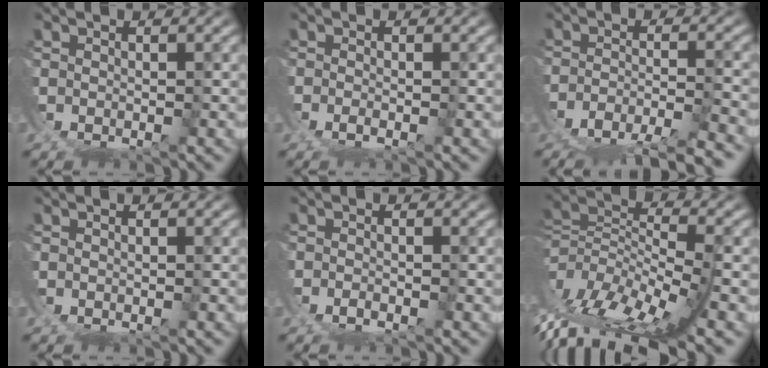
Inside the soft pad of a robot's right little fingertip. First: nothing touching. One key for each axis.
{"total": 1.0, "fx": -0.9, "fy": 0.0, "fz": 0.5, "tx": -0.005, "ty": -0.001, "tz": -0.021}
{"total": 7.5, "fx": -6.1, "fy": 2.4, "fz": 3.6, "tx": -0.053, "ty": -0.008, "tz": -0.104}
{"total": 0.0}
{"total": 1.2, "fx": -1.1, "fy": -0.2, "fz": 0.2, "tx": 0.004, "ty": 0.001, "tz": -0.027}
{"total": 9.0, "fx": -5.3, "fy": 2.7, "fz": 6.8, "tx": -0.133, "ty": -0.048, "tz": -0.064}